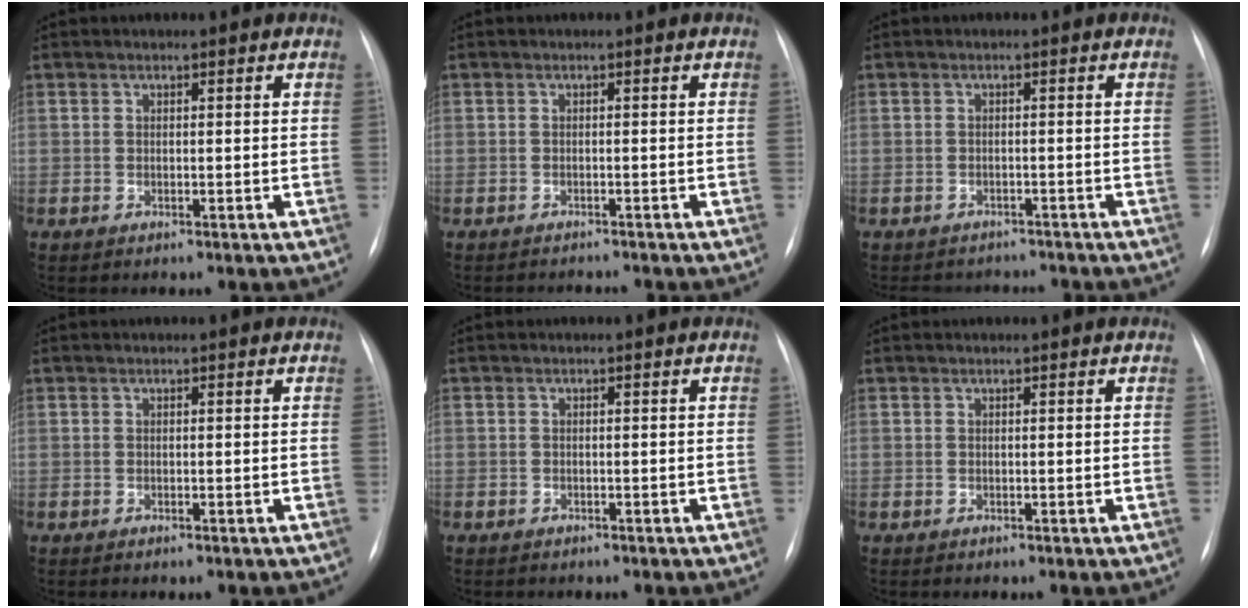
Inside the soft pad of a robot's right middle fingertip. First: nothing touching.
{"total": 2.9, "force": [-2.8, 0.0, 0.4], "torque": [0.002, -0.006, -0.035]}
{"total": 5.7, "force": [-5.4, 1.9, 0.6], "torque": [-0.004, 0.001, -0.064]}
{"total": 0.8, "force": [-0.6, 0.2, 0.6], "torque": [-0.008, -0.002, -0.005]}
{"total": 0.9, "force": [-0.6, 0.7, 0.1], "torque": [-0.007, 0.003, -0.009]}
{"total": 0.0}